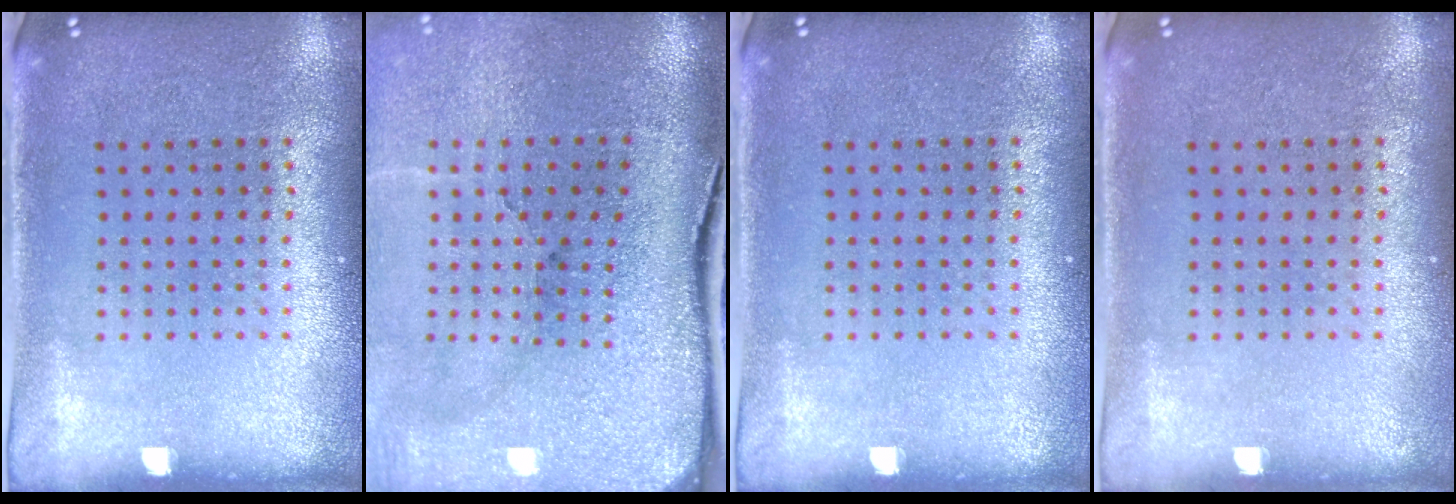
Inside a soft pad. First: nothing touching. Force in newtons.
{"total": 5.1, "press": 4.0, "slide": 3.1}
{"total": 0.0}
{"total": 0.0}